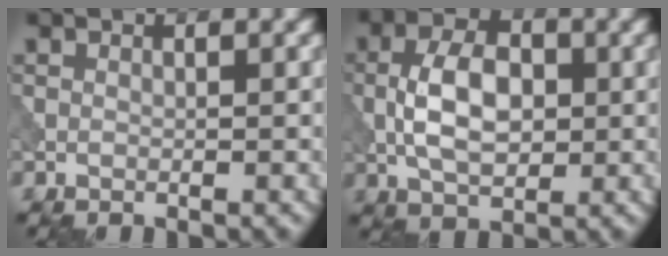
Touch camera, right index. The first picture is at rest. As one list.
[{"total": 5.9, "force": [-0.3, 3.4, 4.8], "torque": [-0.095, 0.003, -0.008]}]